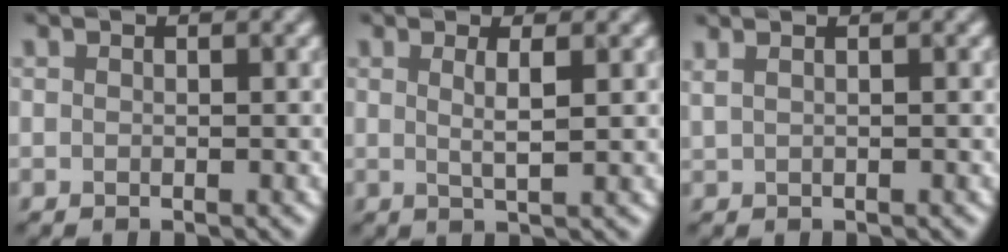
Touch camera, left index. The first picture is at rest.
{"total": 2.1, "force": [0.6, 0.5, 1.9], "torque": [-0.035, -0.004, 0.005]}
{"total": 3.2, "force": [1.8, 1.6, 2.1], "torque": [-0.022, 0.016, 0.001]}